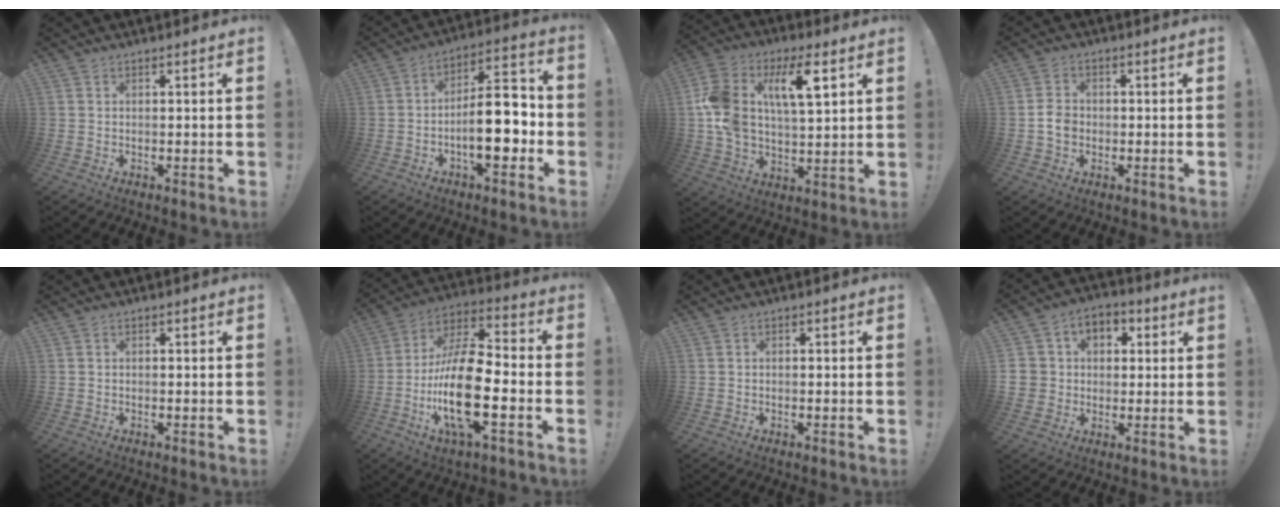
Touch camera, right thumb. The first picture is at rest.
{"total": 15.7, "force": [-4.4, 6.0, 13.9], "torque": [-0.204, 0.019, -0.074]}
{"total": 15.4, "force": [5.6, 8.3, 11.8], "torque": [-0.220, -0.009, 0.092]}
{"total": 4.9, "force": [-1.0, 4.0, 2.7], "torque": [-0.037, 0.013, -0.015]}
{"total": 0.5, "force": [-0.4, 0.3, 0.2], "torque": [-0.004, 0.002, -0.006]}
{"total": 20.9, "force": [-5.7, 7.6, 18.7], "torque": [-0.364, 0.021, -0.095]}
{"total": 0.7, "force": [-0.5, 0.4, 0.3], "torque": [-0.005, 0.002, -0.009]}
{"total": 7.6, "force": [0.3, 7.2, 2.4], "torque": [-0.026, 0.006, 0.012]}